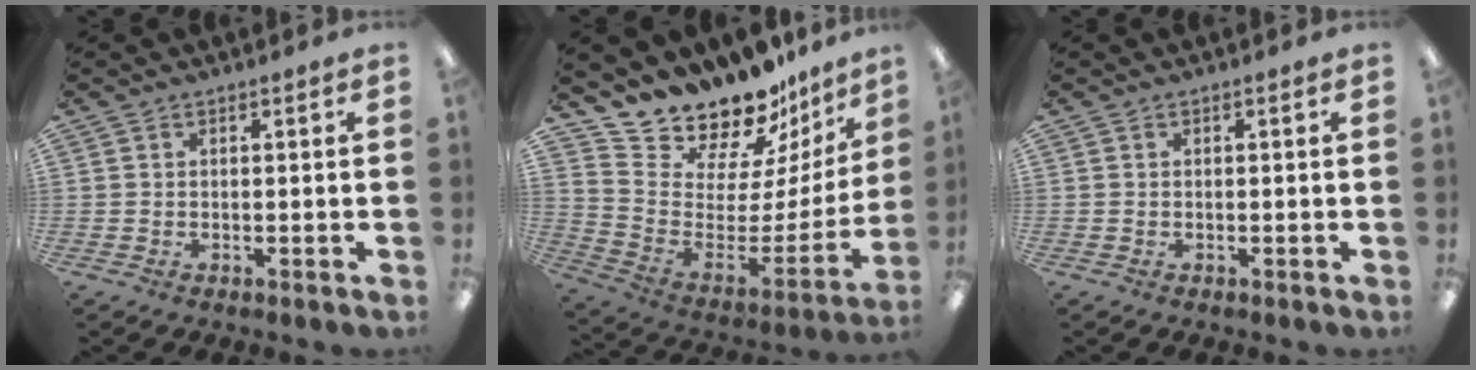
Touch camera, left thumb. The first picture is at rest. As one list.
[{"total": 16.1, "force": [15.5, 4.3, 1.2], "torque": [-0.038, -0.159, 0.281]}, {"total": 0.0}]